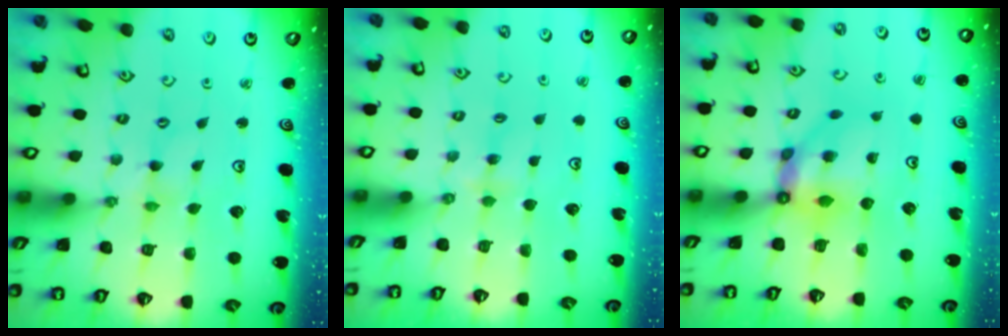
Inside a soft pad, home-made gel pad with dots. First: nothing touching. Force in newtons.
{"total": 4.0, "press": 4.0, "slide": 0.7}
{"total": 7.8, "press": 7.8, "slide": 0.9}